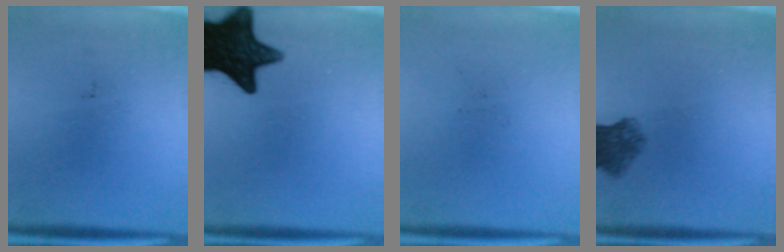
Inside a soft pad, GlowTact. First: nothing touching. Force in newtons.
{"total": 15.4}
{"total": 0.0}
{"total": 5.5}